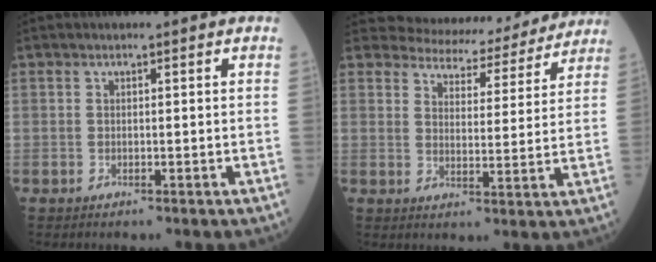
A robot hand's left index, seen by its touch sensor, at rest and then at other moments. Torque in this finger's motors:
{"motor_torque": [0.19, -1.95, -0.50, 0.03]}